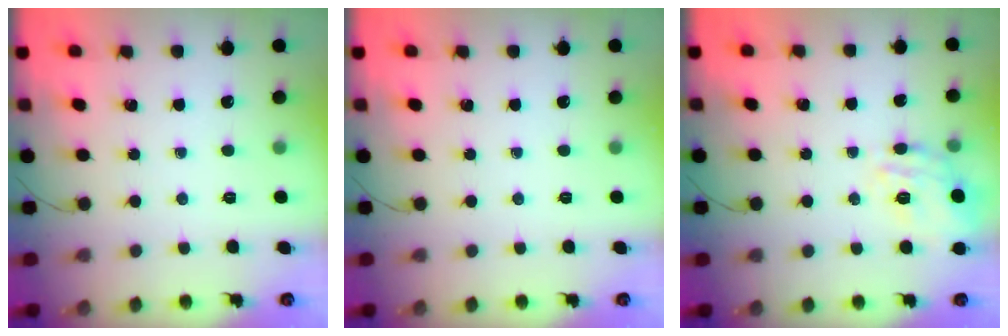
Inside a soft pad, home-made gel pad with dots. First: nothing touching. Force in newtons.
{"total": 0.0}
{"total": 13.7, "press": 13.7, "slide": 0.6}